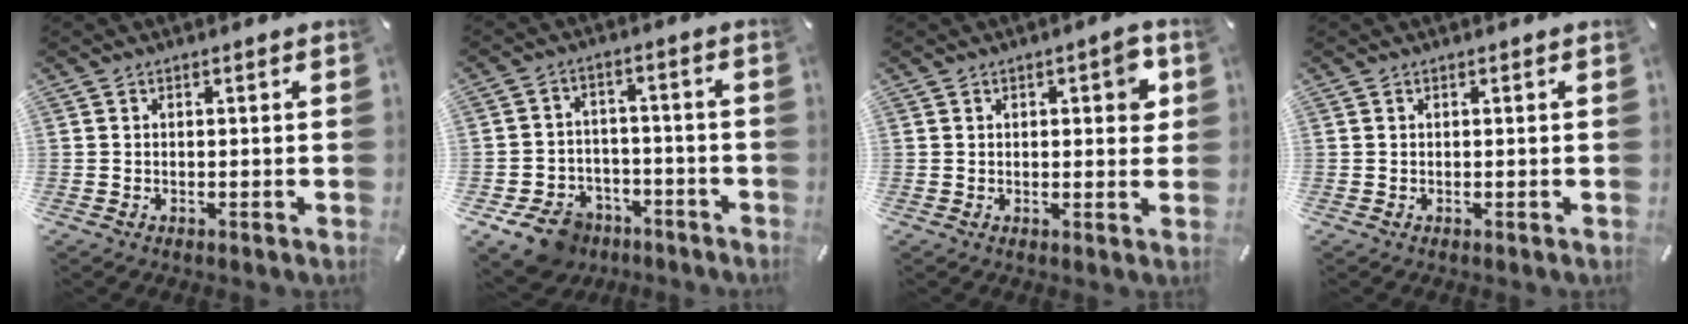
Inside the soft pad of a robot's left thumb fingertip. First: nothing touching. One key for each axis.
{"total": 9.8, "fx": -6.3, "fy": 6.6, "fz": 3.4, "tx": -0.072, "ty": 0.047, "tz": -0.113}
{"total": 5.0, "fx": 1.1, "fy": 2.4, "fz": 4.3, "tx": -0.052, "ty": -0.001, "tz": 0.011}
{"total": 0.0}